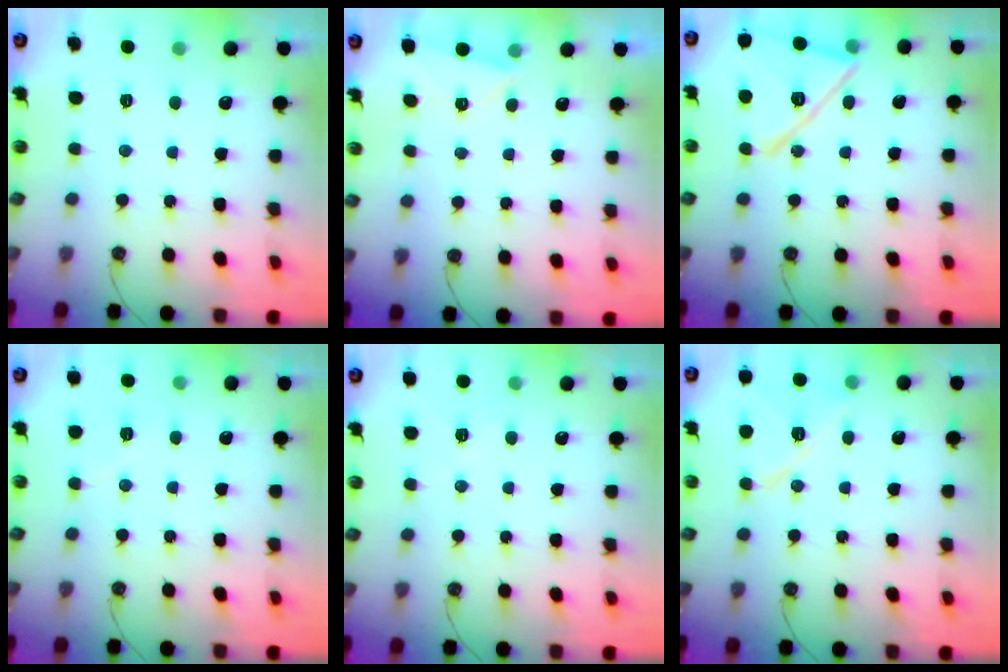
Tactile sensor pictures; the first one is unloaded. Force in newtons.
{"total": 1.9, "press": 1.8, "slide": 0.6}
{"total": 18.3, "press": 18.3, "slide": 1.8}
{"total": 4.6, "press": 4.3, "slide": 1.6}
{"total": 5.7, "press": 5.7, "slide": 0.4}
{"total": 12.6, "press": 12.6, "slide": 0.8}